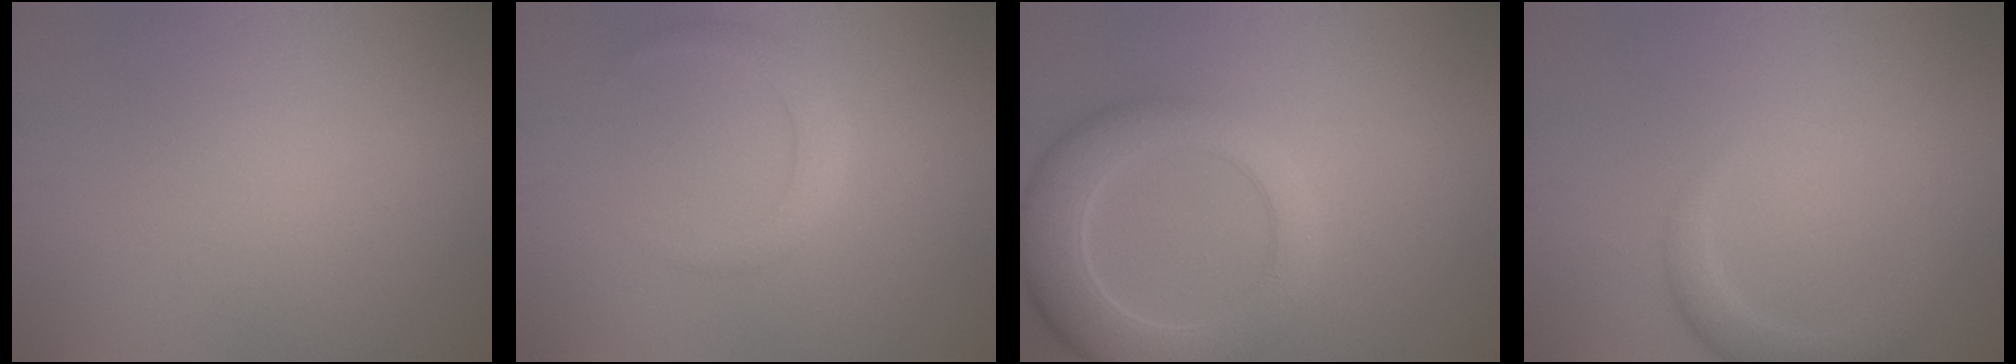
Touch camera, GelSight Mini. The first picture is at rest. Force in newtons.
{"total": 2.0, "press": 2.0, "slide": 0.1}
{"total": 6.5, "press": 6.5, "slide": 0.7}
{"total": 2.4, "press": 2.3, "slide": 0.3}